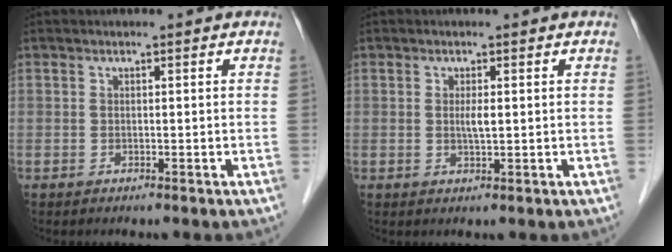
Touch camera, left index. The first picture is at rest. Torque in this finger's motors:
{"motor_torque": [0.23, 0.19, 0.04, 0.01]}